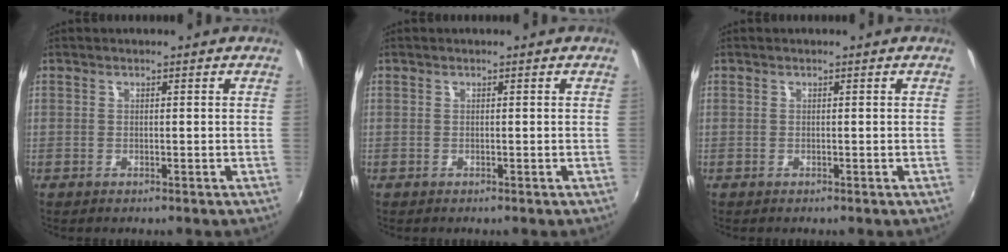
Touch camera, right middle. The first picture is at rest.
{"total": 0.0}
{"total": 0.0}